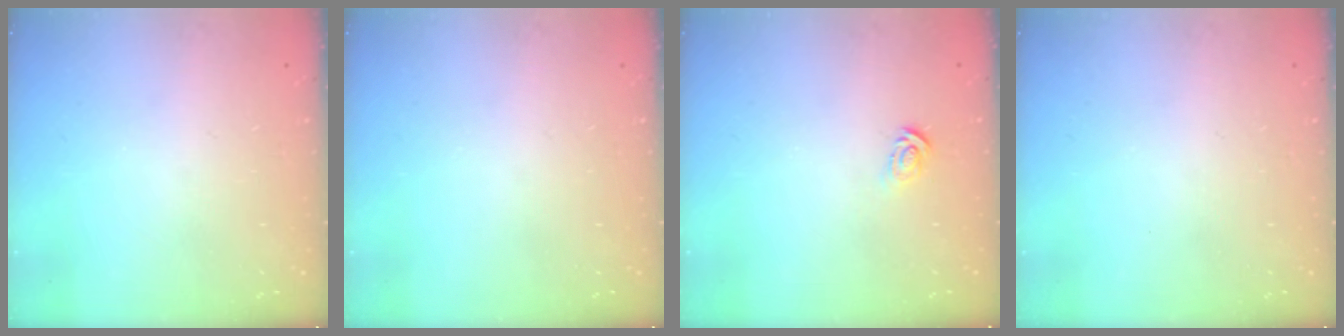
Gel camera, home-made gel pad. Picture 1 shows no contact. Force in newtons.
{"total": 0.0}
{"total": 2.9, "press": 2.9, "slide": 0.2}
{"total": 0.0}